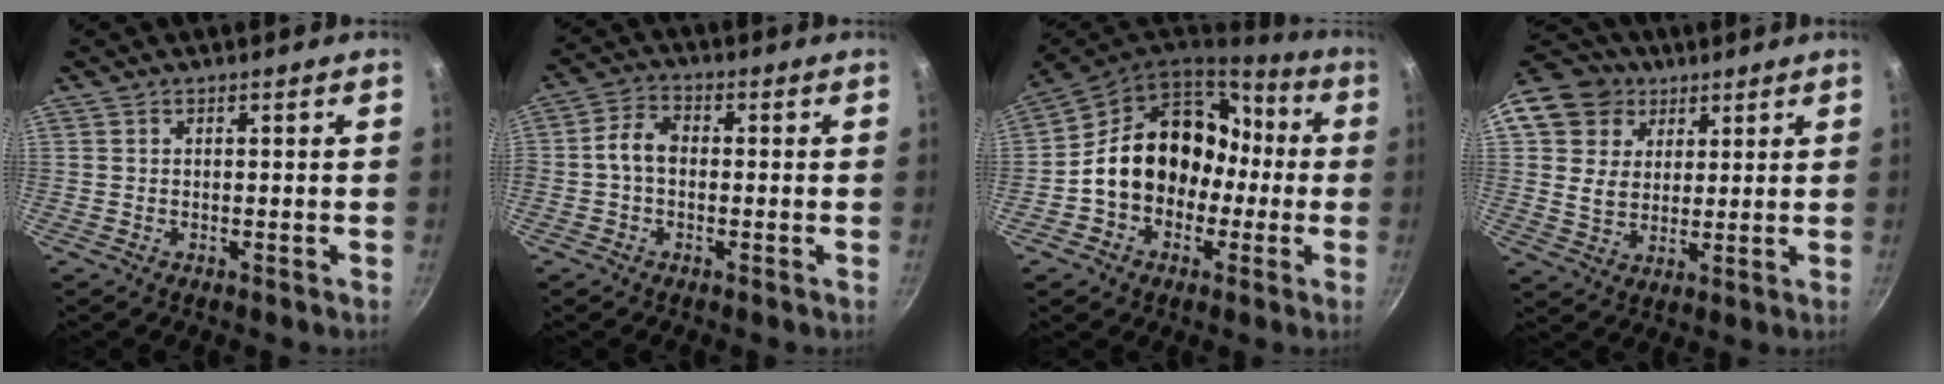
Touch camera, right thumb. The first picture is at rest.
{"total": 5.0, "force": [-0.5, 3.4, 3.6], "torque": [-0.063, 0.025, -0.021]}
{"total": 18.5, "force": [-1.3, 15.1, 10.6], "torque": [-0.126, 0.067, -0.018]}
{"total": 12.9, "force": [6.1, 10.4, 4.5], "torque": [-0.061, -0.005, 0.102]}